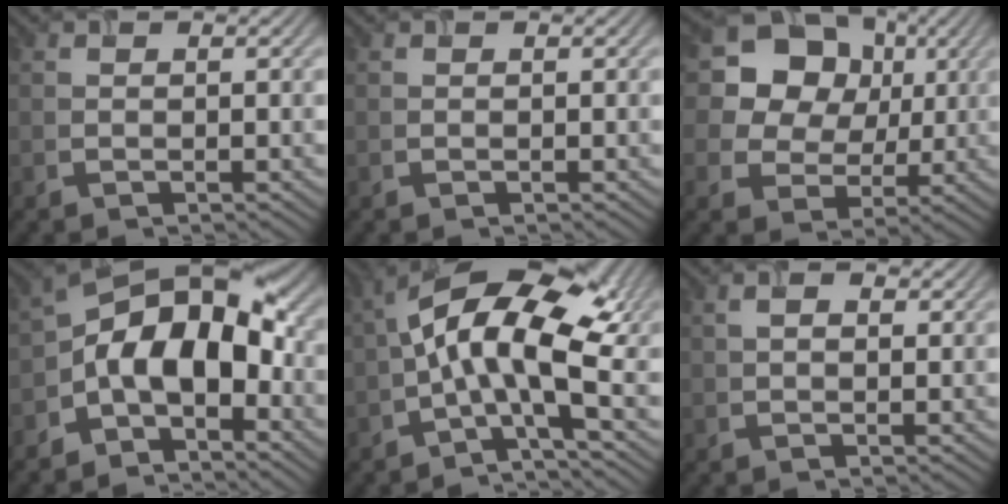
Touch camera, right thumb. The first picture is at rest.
{"total": 0.0}
{"total": 14.2, "force": [4.5, 11.6, 6.9], "torque": [-0.181, 0.059, 0.081]}
{"total": 11.2, "force": [-2.8, 6.2, 8.9], "torque": [-0.140, 0.016, -0.066]}
{"total": 12.6, "force": [0.3, 4.6, 11.7], "torque": [-0.208, 0.019, -0.005]}
{"total": 2.2, "force": [0.9, 1.0, 1.7], "torque": [-0.025, -0.005, 0.020]}